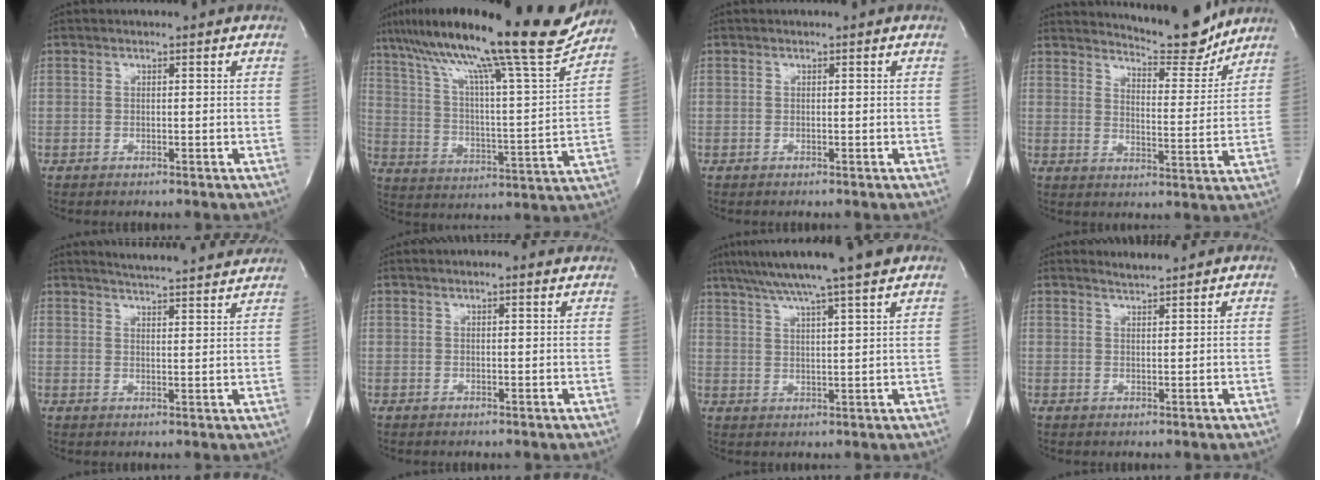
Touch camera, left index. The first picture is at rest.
{"total": 24.9, "force": [19.5, 0.4, 15.4], "torque": [-0.260, -0.011, 0.294]}
{"total": 0.0}
{"total": 9.7, "force": [9.4, 1.0, 2.3], "torque": [-0.035, -0.031, 0.129]}
{"total": 12.3, "force": [11.7, -0.1, 3.7], "torque": [-0.059, -0.010, 0.144]}
{"total": 2.3, "force": [2.1, 0.2, 1.0], "torque": [-0.019, 0.009, 0.020]}
{"total": 12.1, "force": [9.7, -1.1, 7.2], "torque": [-0.121, 0.011, 0.140]}
{"total": 1.4, "force": [1.3, -0.4, -0.1], "torque": [-0.001, -0.005, 0.029]}